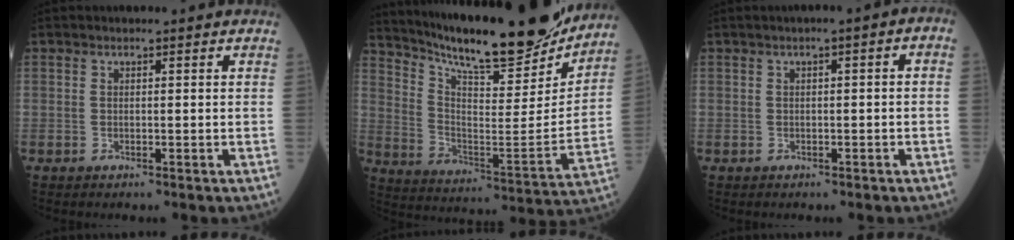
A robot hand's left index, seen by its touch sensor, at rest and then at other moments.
{"total": 24.5, "force": [21.5, 3.2, 11.2], "torque": [-0.192, -0.046, 0.317]}
{"total": 2.1, "force": [-0.3, 0.8, 2.0], "torque": [-0.024, 0.008, -0.009]}